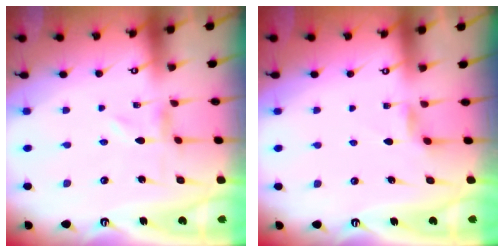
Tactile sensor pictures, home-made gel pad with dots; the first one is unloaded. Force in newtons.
{"total": 3.1, "press": 3.1, "slide": 0.5}